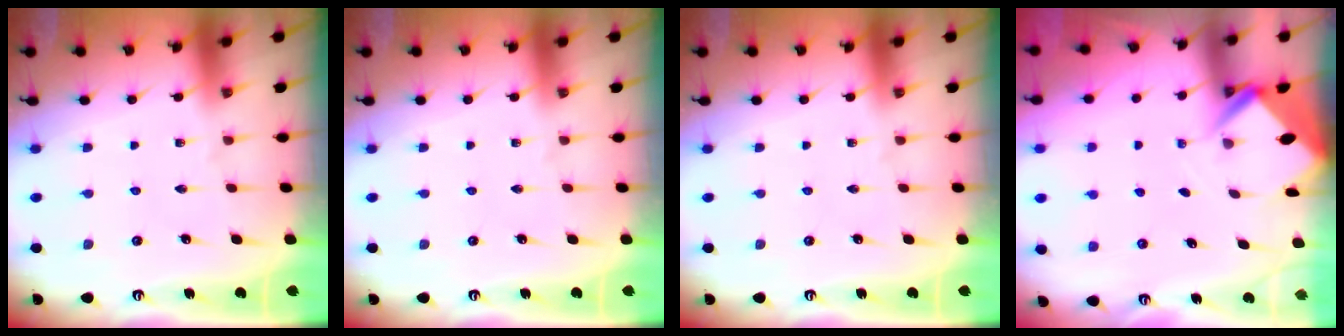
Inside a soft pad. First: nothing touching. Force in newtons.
{"total": 0.0}
{"total": 0.0}
{"total": 2.6, "press": 2.6, "slide": 0.2}